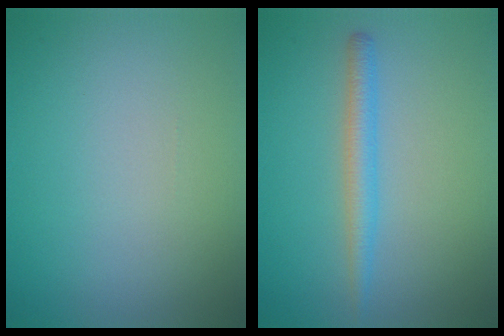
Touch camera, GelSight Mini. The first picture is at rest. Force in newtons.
{"total": 2.2, "press": 2.2, "slide": 0.2}